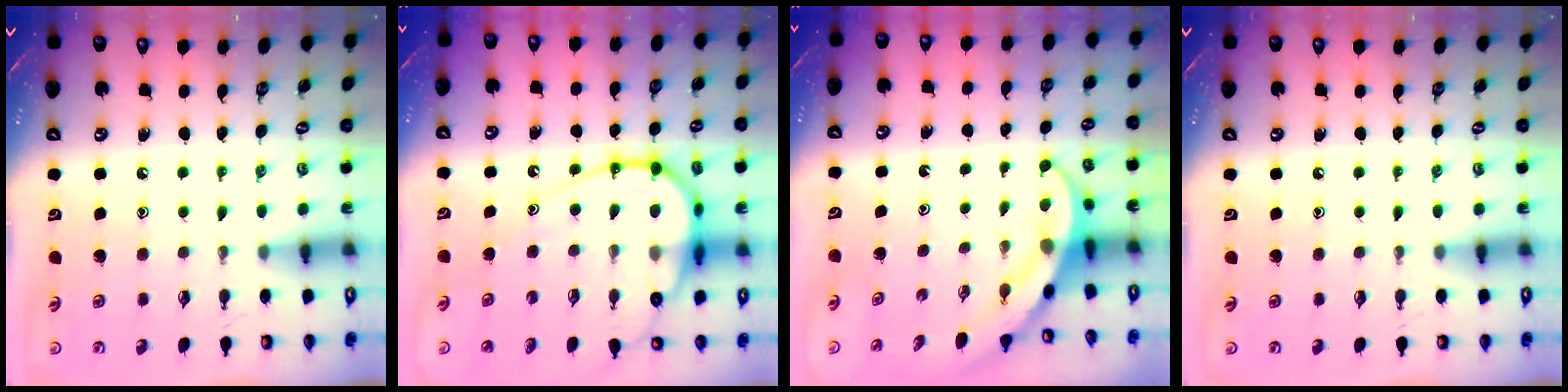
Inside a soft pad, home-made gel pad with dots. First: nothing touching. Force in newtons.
{"total": 15.2, "press": 15.2, "slide": 1.4}
{"total": 4.0, "press": 4.0, "slide": 0.4}
{"total": 0.0}